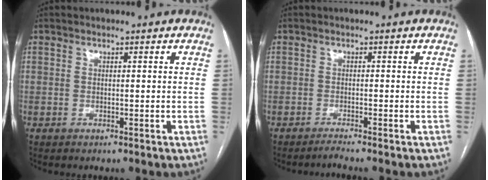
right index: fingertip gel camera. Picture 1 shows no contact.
{"total": 1.6, "force": [-1.4, -0.8, 0.3], "torque": [-0.008, -0.002, -0.026]}